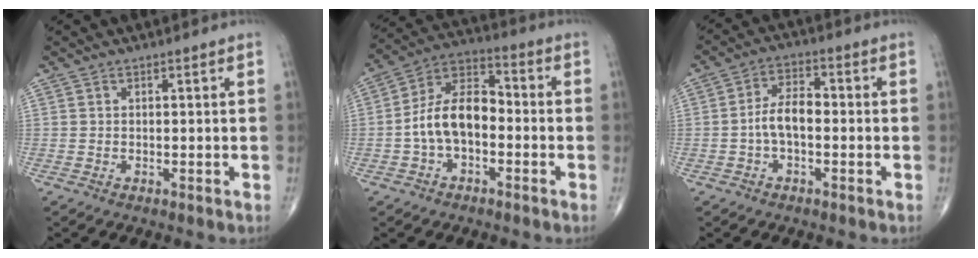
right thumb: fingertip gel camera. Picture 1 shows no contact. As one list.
[{"total": 11.5, "force": [-2.1, 6.8, 9.0], "torque": [-0.153, 0.044, -0.051]}, {"total": 6.0, "force": [-1.1, 3.1, 5.0], "torque": [-0.087, 0.025, -0.027]}]